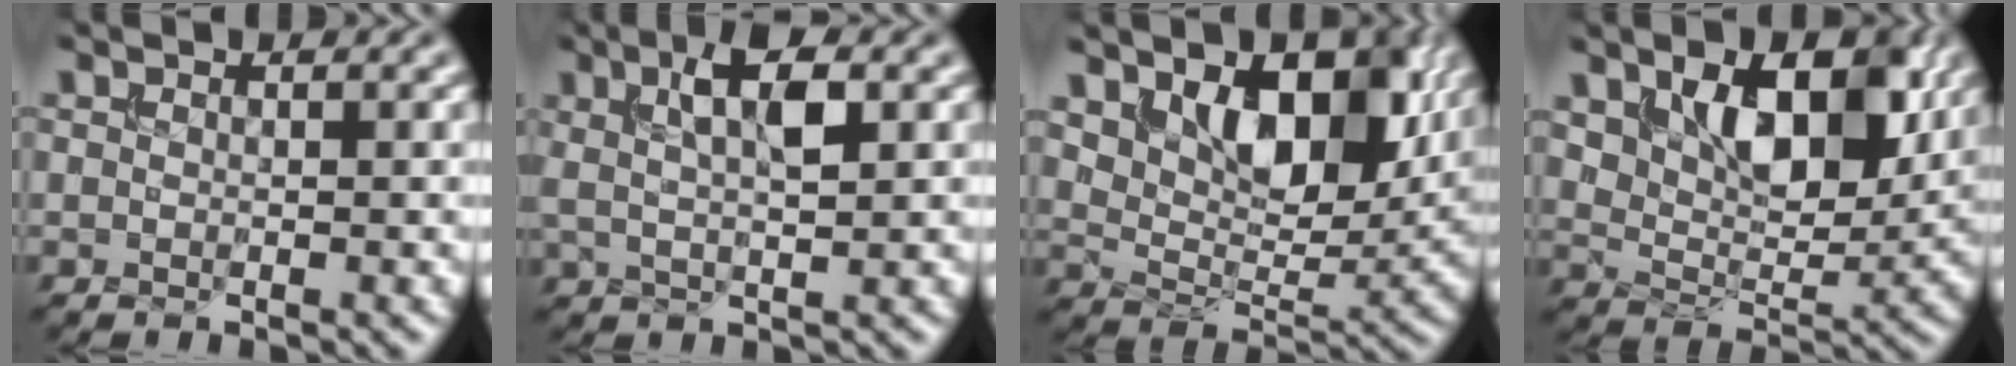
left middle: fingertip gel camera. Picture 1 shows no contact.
{"total": 4.3, "force": [1.3, 1.3, 3.9], "torque": [-0.069, 0.007, 0.025]}
{"total": 8.8, "force": [3.8, 5.1, 6.2], "torque": [-0.100, -0.014, 0.061]}
{"total": 8.7, "force": [3.5, 4.8, 6.3], "torque": [-0.106, -0.009, 0.057]}